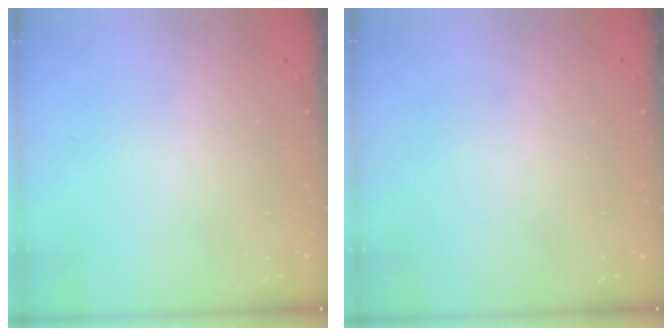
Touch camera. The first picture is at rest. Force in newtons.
{"total": 0.0}